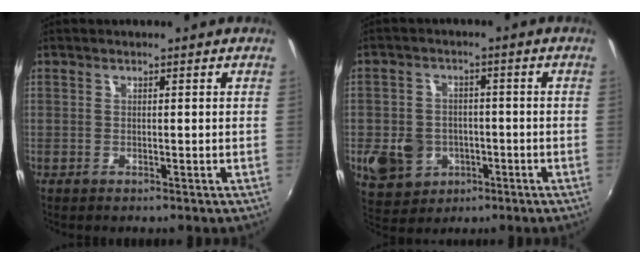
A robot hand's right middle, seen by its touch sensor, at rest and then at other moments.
{"total": 10.4, "force": [-3.3, 8.7, 4.6], "torque": [-0.127, 0.007, -0.038]}